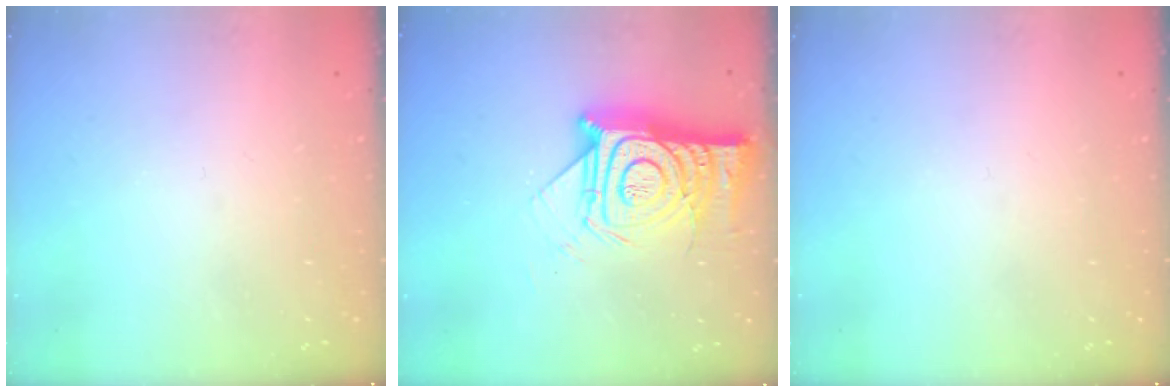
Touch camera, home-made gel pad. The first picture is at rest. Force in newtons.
{"total": 18.4, "press": 18.4, "slide": 1.5}
{"total": 0.0}